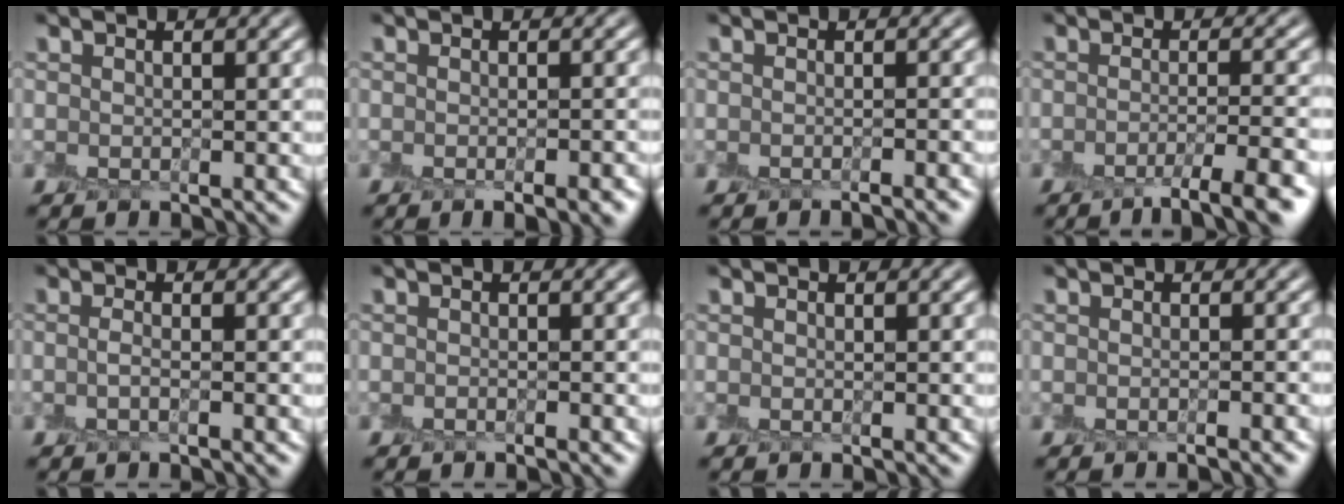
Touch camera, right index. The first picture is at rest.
{"total": 2.9, "force": [-1.8, 0.6, 2.3], "torque": [-0.025, -0.007, -0.016]}
{"total": 1.8, "force": [-1.5, 0.0, 1.0], "torque": [-0.005, -0.003, -0.021]}
{"total": 5.0, "force": [-3.3, 0.7, 3.7], "torque": [-0.047, 0.001, -0.053]}
{"total": 0.7, "force": [-0.2, -0.2, 0.6], "torque": [-0.017, -0.004, -0.007]}
{"total": 0.7, "force": [-0.6, -0.3, 0.1], "torque": [-0.002, -0.002, -0.010]}
{"total": 0.6, "force": [0.0, -0.4, -0.4], "torque": [0.006, 0.001, 0.001]}
{"total": 1.4, "force": [-1.1, -0.1, 0.8], "torque": [-0.003, -0.005, -0.015]}